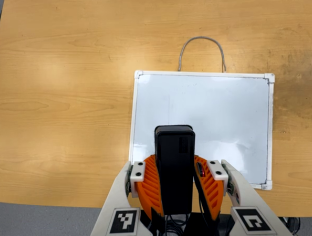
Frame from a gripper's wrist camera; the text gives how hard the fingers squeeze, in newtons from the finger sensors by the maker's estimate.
{"total": 6.4, "left": 5.3, "right": 7.4}